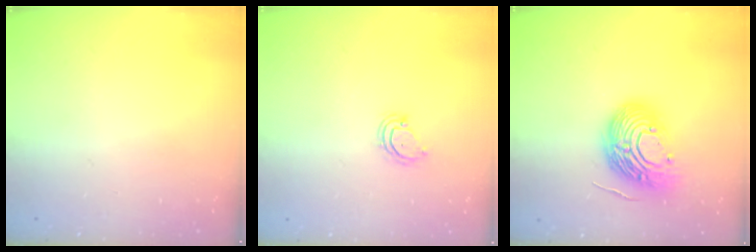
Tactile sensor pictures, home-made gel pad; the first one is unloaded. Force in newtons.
{"total": 4.2, "press": 4.1, "slide": 0.5}
{"total": 15.3, "press": 15.1, "slide": 2.2}